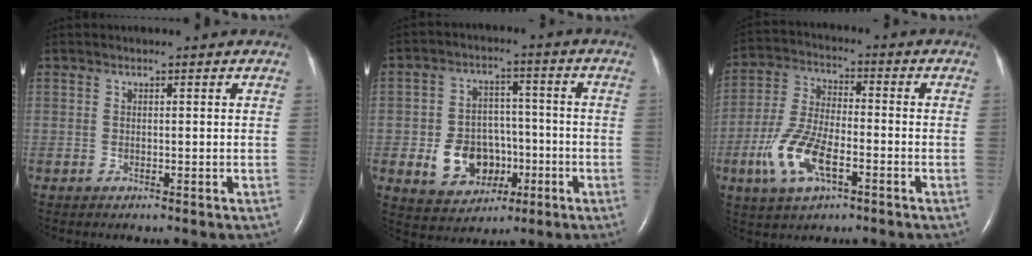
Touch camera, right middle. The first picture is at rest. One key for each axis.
{"total": 9.4, "fx": -2.5, "fy": 7.3, "fz": 5.4, "tx": -0.102, "ty": 0.016, "tz": -0.031}
{"total": 10.6, "fx": -4.3, "fy": 4.1, "fz": 8.9, "tx": -0.198, "ty": 0.000, "tz": -0.080}